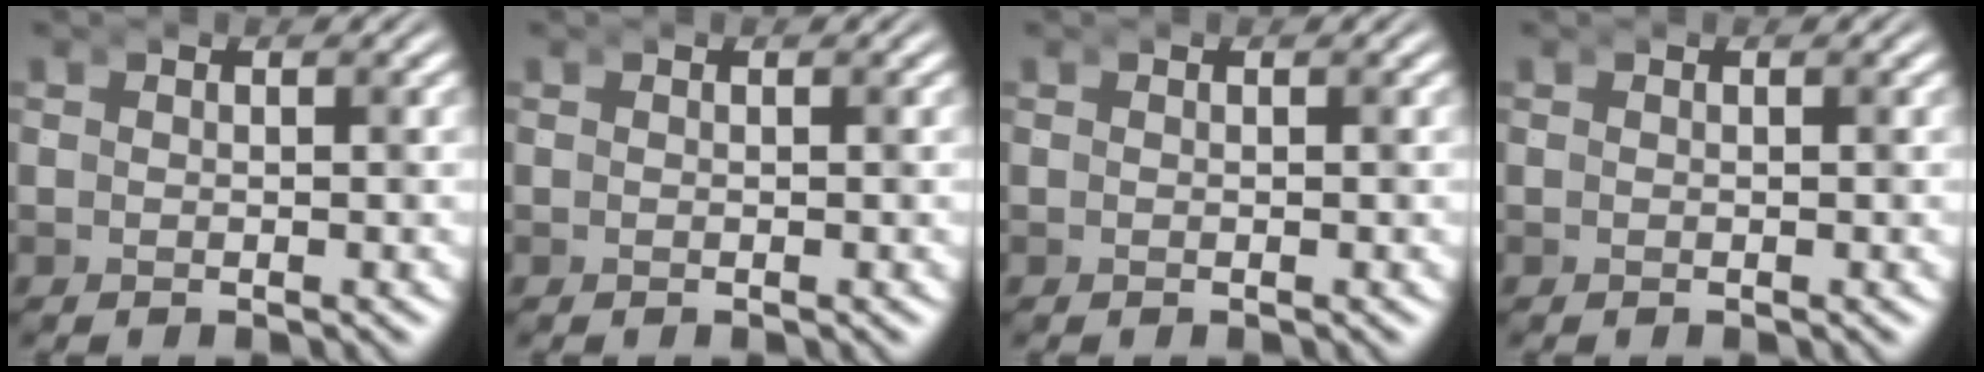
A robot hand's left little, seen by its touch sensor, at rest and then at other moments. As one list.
[{"total": 0.0}, {"total": 0.0}, {"total": 0.0}]